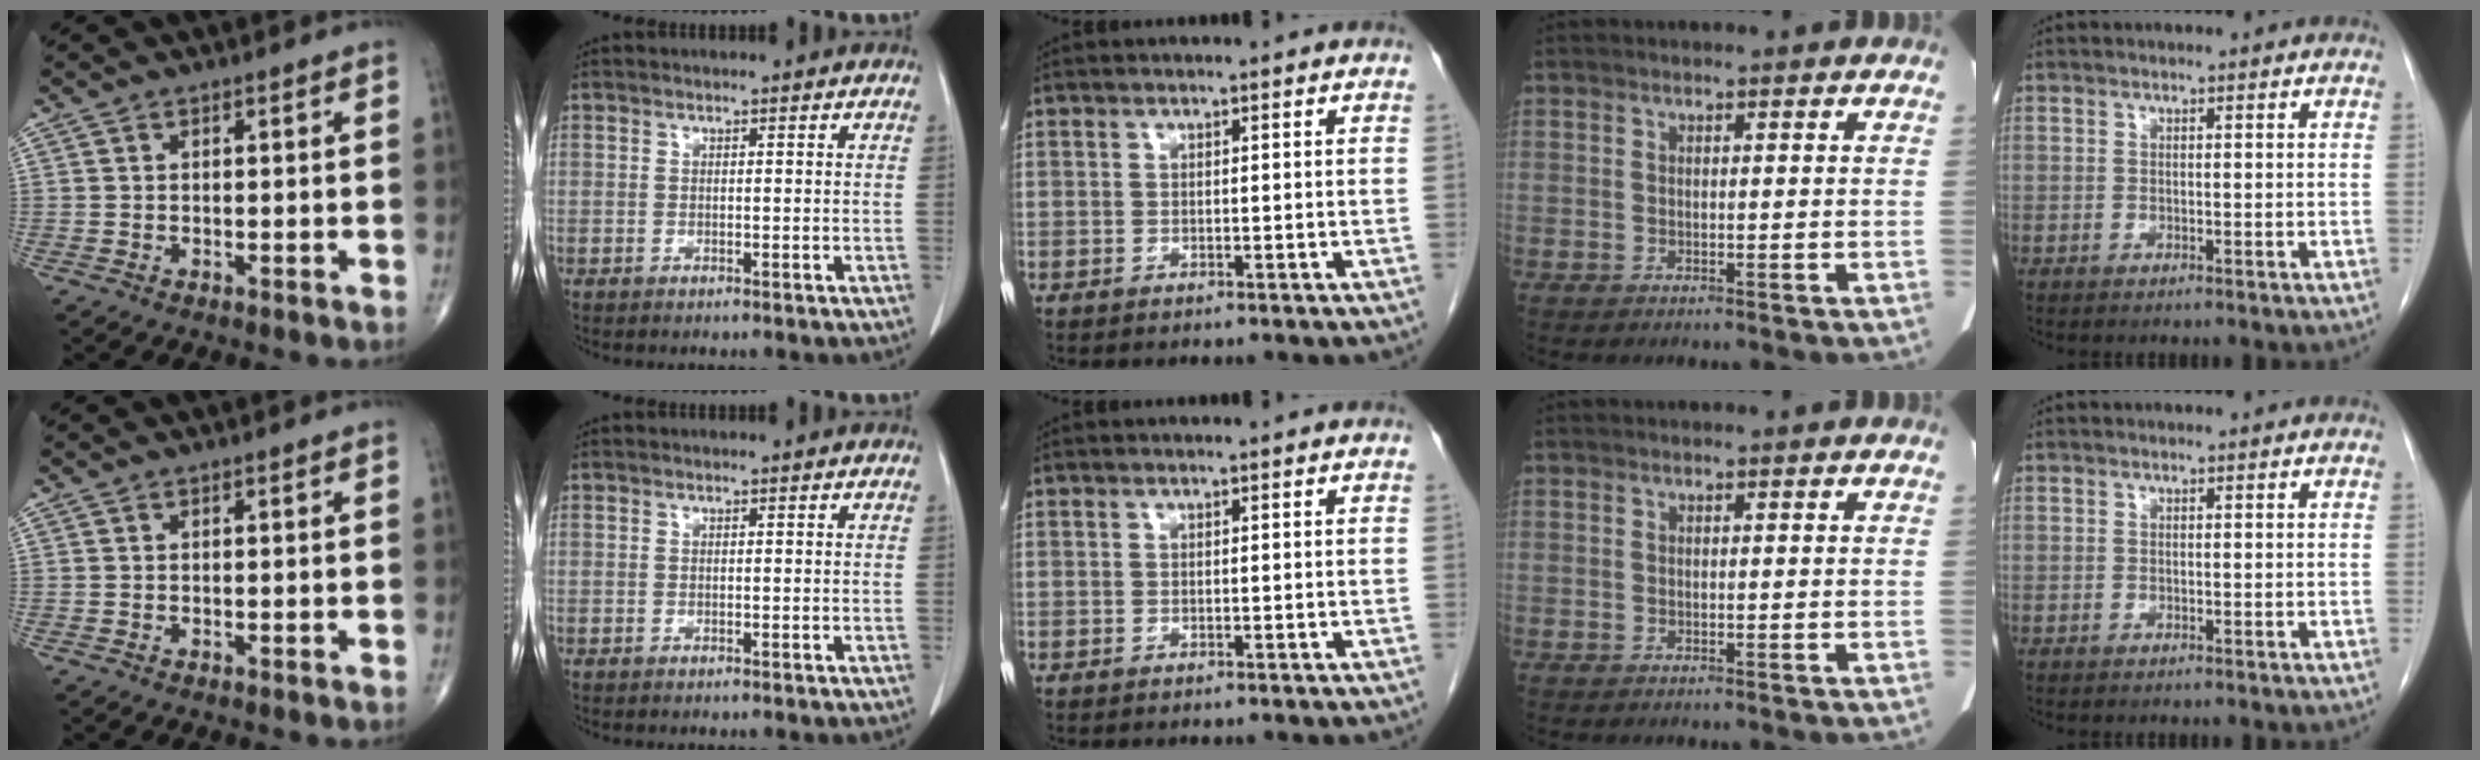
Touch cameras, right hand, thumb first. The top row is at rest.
{}